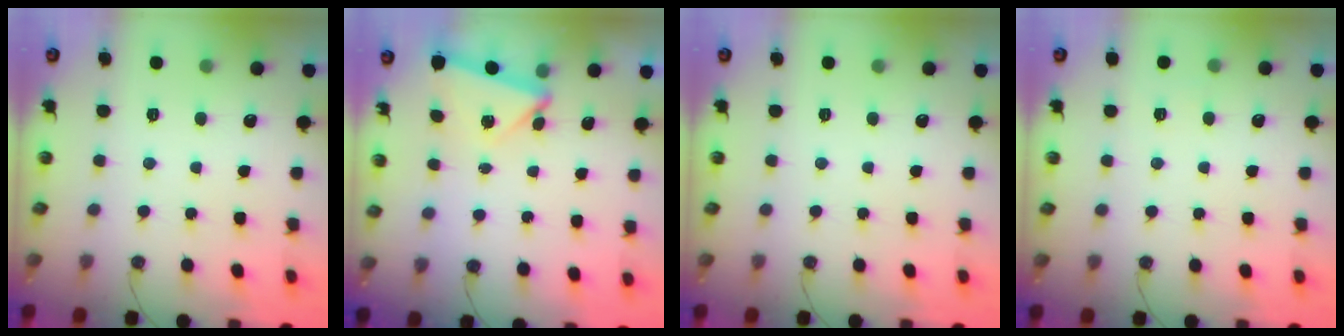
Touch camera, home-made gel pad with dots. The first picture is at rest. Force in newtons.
{"total": 3.5, "press": 3.1, "slide": 1.7}
{"total": 0.0}
{"total": 2.7, "press": 2.4, "slide": 1.3}